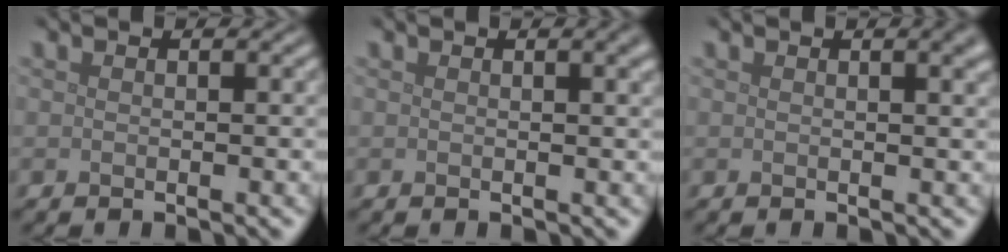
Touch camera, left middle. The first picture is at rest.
{"total": 2.0, "force": [0.9, 0.7, 1.7], "torque": [-0.011, 0.008, 0.011]}
{"total": 2.7, "force": [1.2, 1.0, 2.2], "torque": [-0.012, 0.007, 0.014]}